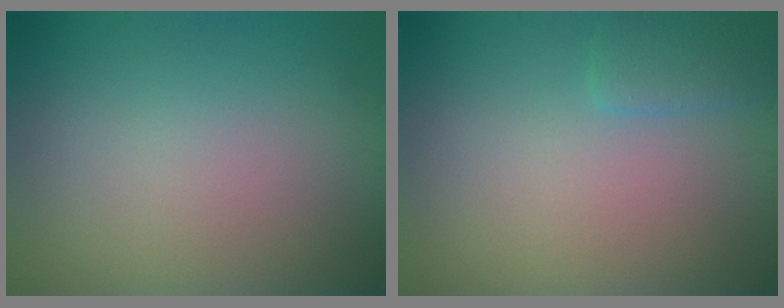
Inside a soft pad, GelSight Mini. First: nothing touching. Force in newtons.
{"total": 1.7, "press": 1.7, "slide": 0.2}